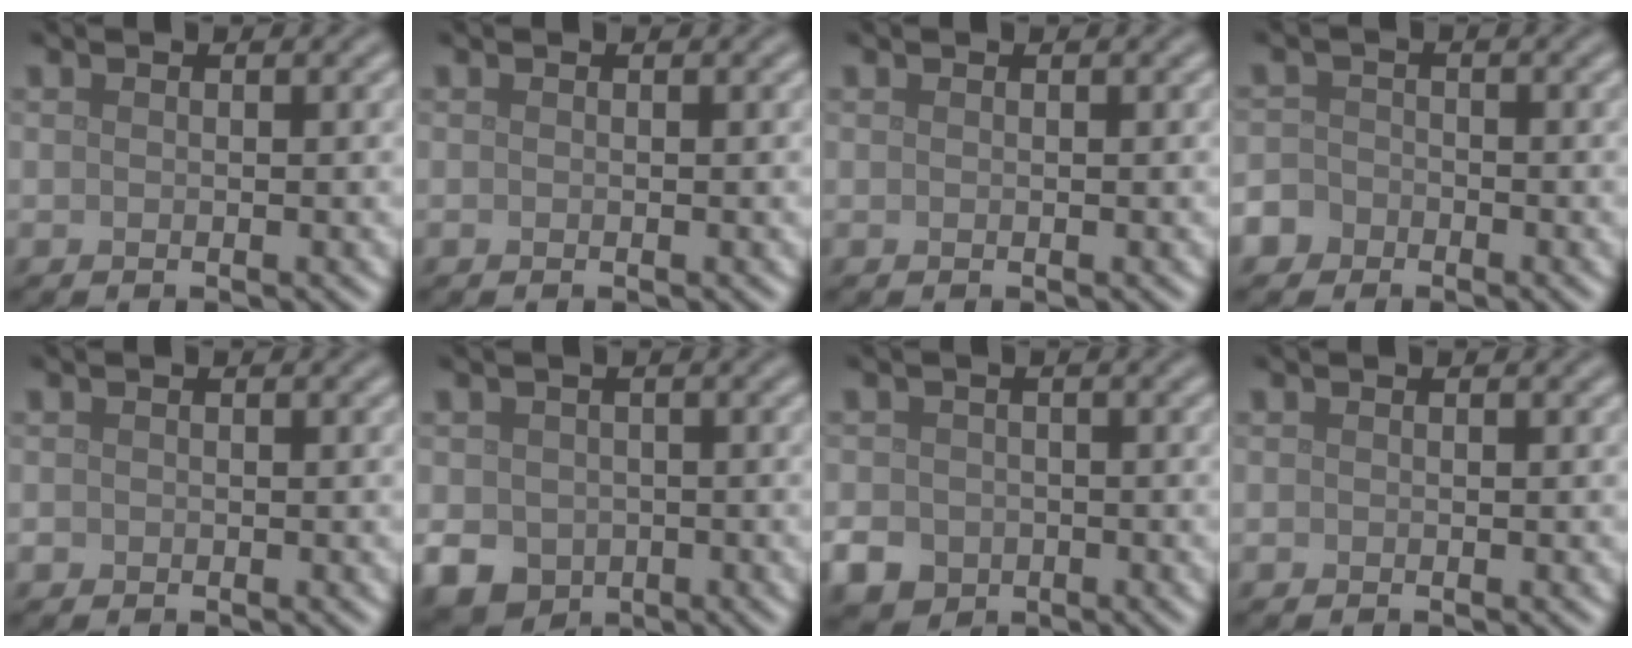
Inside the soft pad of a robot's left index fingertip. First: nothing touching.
{"total": 0.0}
{"total": 0.0}
{"total": 3.1, "force": [-2.0, 2.3, 0.4], "torque": [0.008, -0.003, -0.044]}
{"total": 0.6, "force": [-0.3, 0.5, 0.1], "torque": [0.001, -0.004, -0.006]}
{"total": 5.9, "force": [-2.0, 5.0, 2.5], "torque": [-0.055, -0.023, -0.031]}
{"total": 4.1, "force": [-1.9, 3.4, 1.4], "torque": [-0.026, -0.007, -0.040]}
{"total": 0.0}